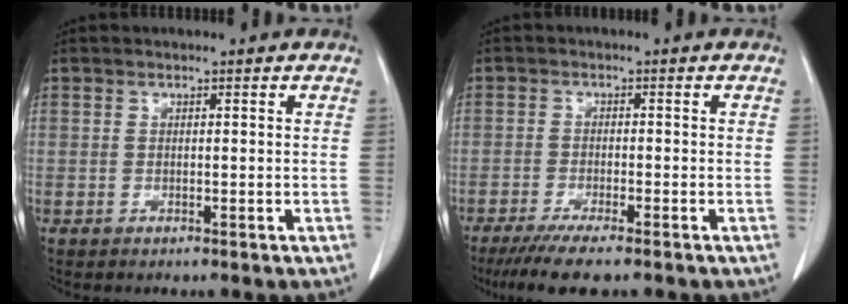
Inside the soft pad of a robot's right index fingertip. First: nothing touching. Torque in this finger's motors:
{"motor_torque": [0.06, -0.19, 0.34, 0.10]}